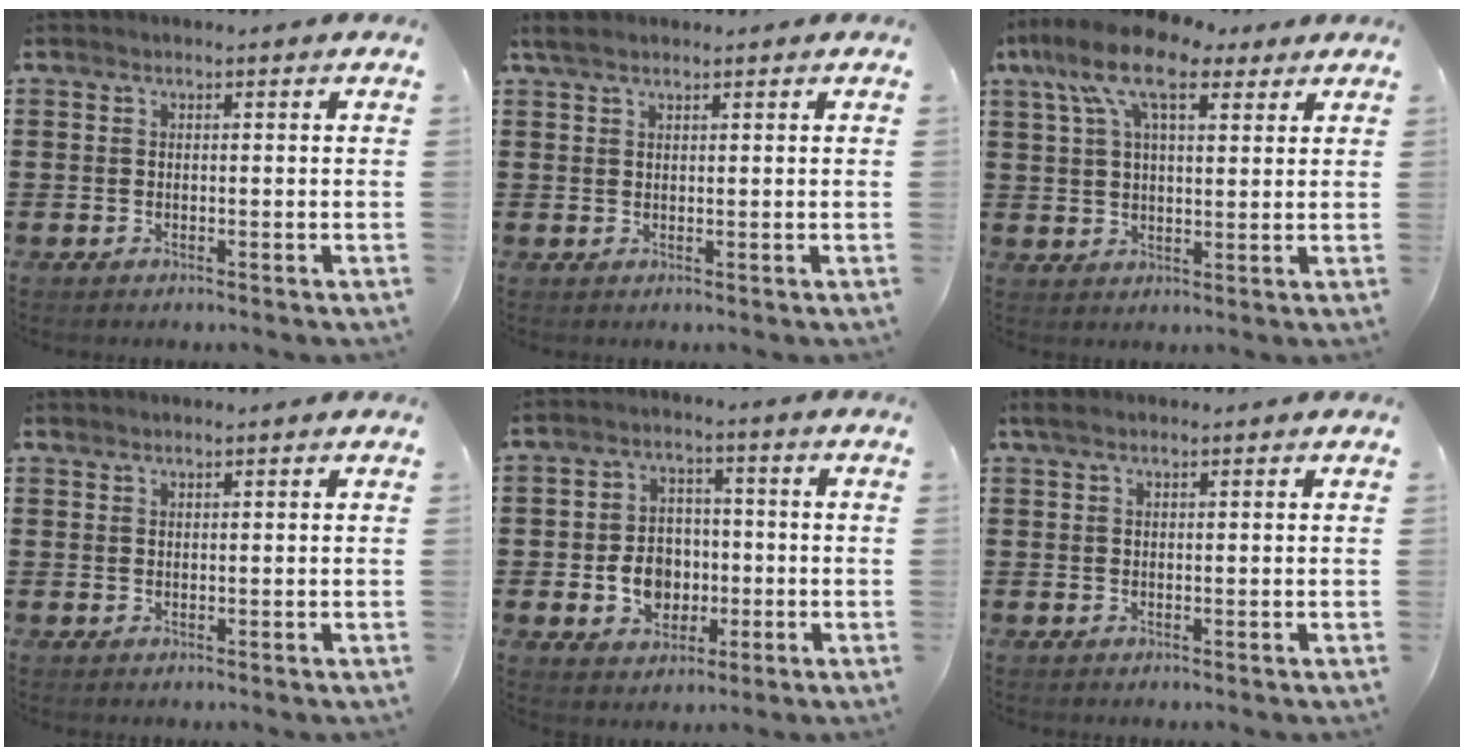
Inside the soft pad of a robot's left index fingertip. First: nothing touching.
{"total": 1.7, "force": [1.2, 0.5, 1.2], "torque": [-0.025, 0.004, 0.022]}
{"total": 11.1, "force": [6.7, 4.5, 7.6], "torque": [-0.167, 0.003, 0.122]}
{"total": 0.7, "force": [0.7, -0.1, 0.2], "torque": [-0.005, -0.002, 0.013]}
{"total": 6.6, "force": [-1.2, 5.4, 3.7], "torque": [-0.070, 0.005, -0.025]}
{"total": 1.4, "force": [0.7, 0.3, 1.2], "torque": [-0.023, 0.003, 0.012]}